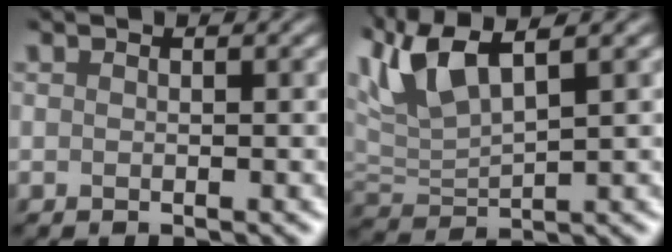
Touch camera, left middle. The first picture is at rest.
{"total": 4.2, "force": [3.2, 0.5, 2.6], "torque": [-0.106, 0.016, 0.089]}